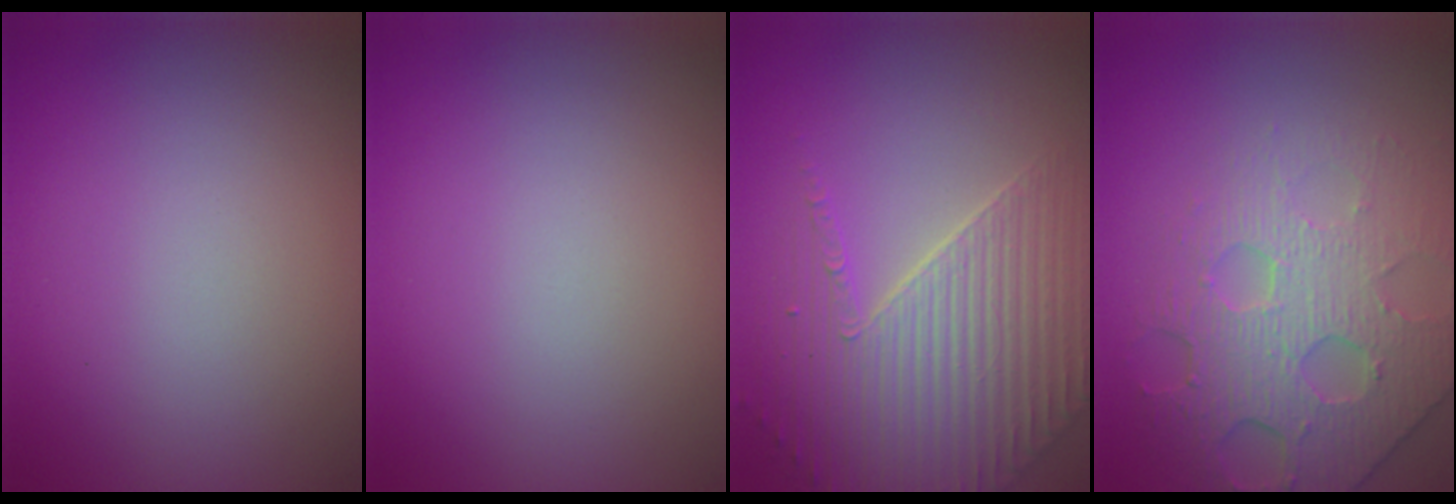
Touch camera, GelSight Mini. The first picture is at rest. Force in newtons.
{"total": 0.0}
{"total": 4.5, "press": 4.3, "slide": 1.3}
{"total": 5.2, "press": 4.6, "slide": 2.3}